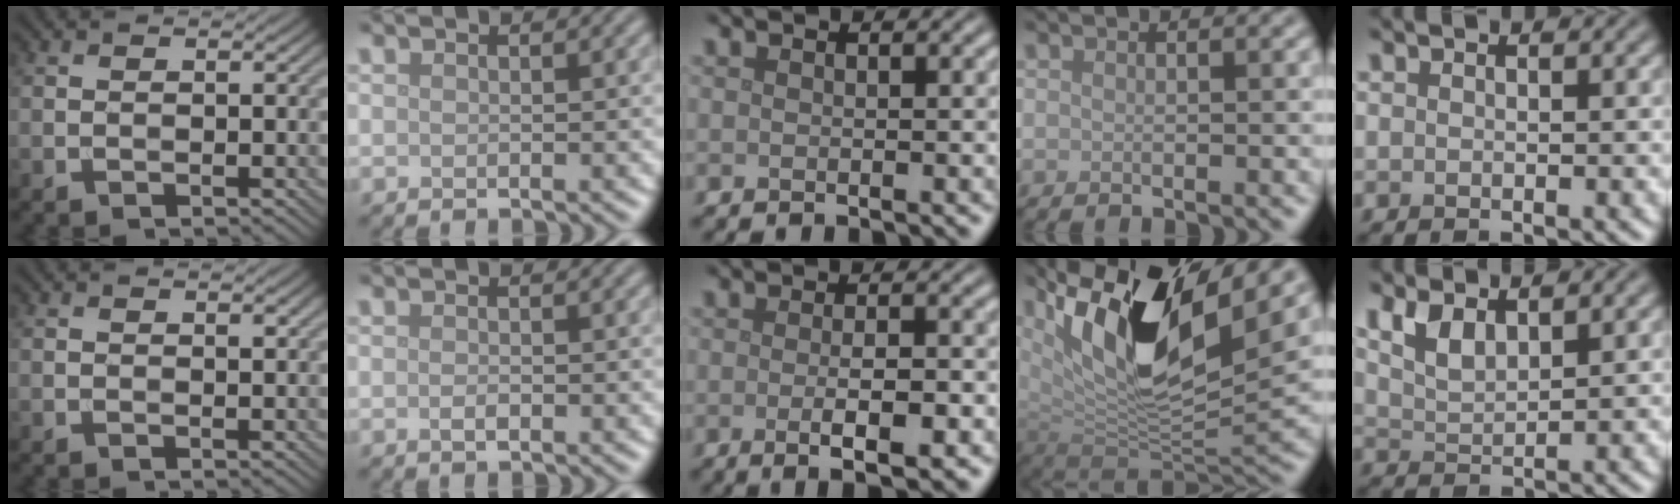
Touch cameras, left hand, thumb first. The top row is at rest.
{"thumb": {"total": 0.6, "force": [0.4, 0.2, 0.4], "torque": [-0.007, -0.001, 0.009]}, "index": {"total": 0.9, "force": [-0.3, 0.4, 0.8], "torque": [-0.018, -0.002, -0.005]}, "middle": {"total": 3.8, "force": [-0.9, 0.9, 3.6], "torque": [-0.056, -0.007, -0.010]}, "ring": {"total": 13.7, "force": [6.3, 5.4, 10.9], "torque": [-0.201, 0.004, 0.120]}, "little": {"total": 3.0, "force": [2.1, 1.2, 1.9], "torque": [-0.043, -0.001, 0.044]}}